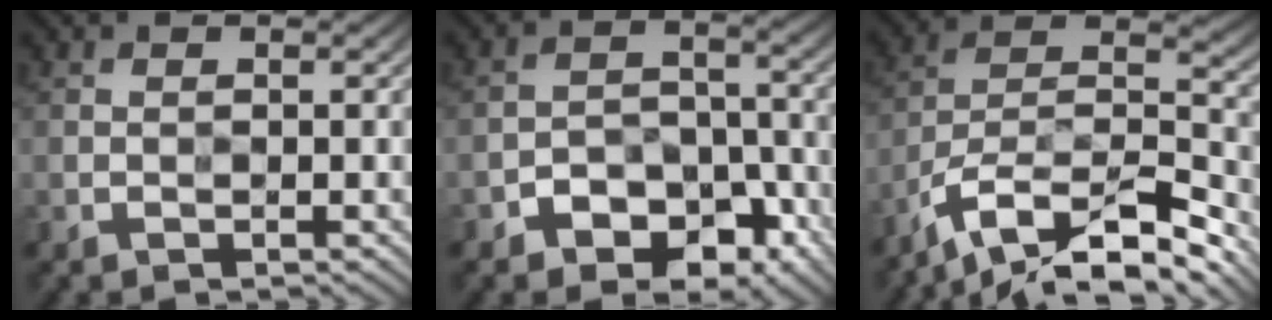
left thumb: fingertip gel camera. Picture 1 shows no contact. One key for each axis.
{"total": 7.6, "fx": -4.6, "fy": 4.8, "fz": 3.8, "tx": -0.053, "ty": -0.006, "tz": -0.081}
{"total": 15.2, "fx": -11.9, "fy": 4.2, "fz": 8.4, "tx": -0.167, "ty": 0.005, "tz": -0.204}